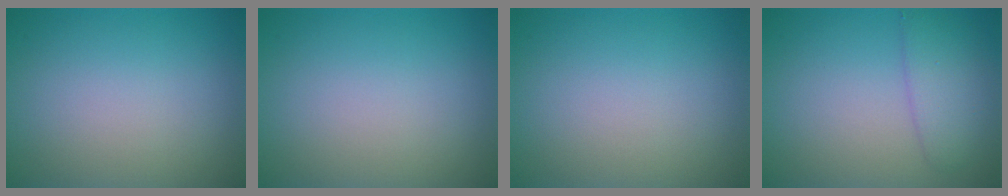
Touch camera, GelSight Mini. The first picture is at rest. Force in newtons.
{"total": 0.0}
{"total": 0.0}
{"total": 2.9, "press": 2.9, "slide": 0.1}